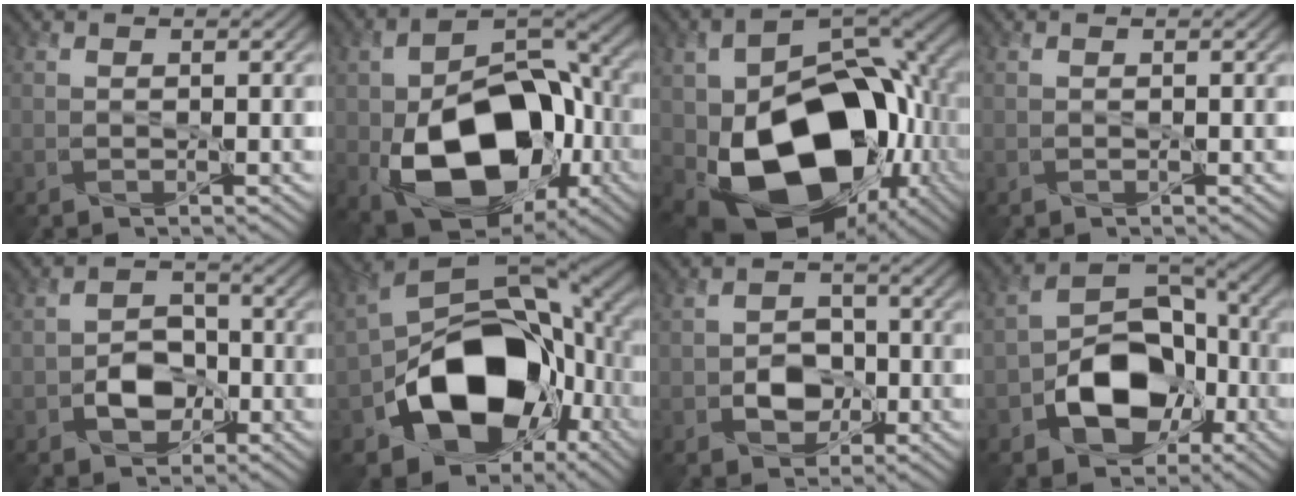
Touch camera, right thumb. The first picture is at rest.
{"total": 17.2, "force": [-5.1, 11.0, 12.3], "torque": [-0.205, -0.025, -0.080]}
{"total": 19.4, "force": [-4.4, 13.4, 13.3], "torque": [-0.224, -0.047, -0.053]}
{"total": 0.0}
{"total": 5.2, "force": [-2.0, 3.6, 3.1], "torque": [-0.047, 0.003, -0.038]}
{"total": 17.5, "force": [-4.6, 12.1, 11.8], "torque": [-0.190, -0.032, -0.075]}
{"total": 4.4, "force": [-1.4, 3.3, 2.5], "torque": [-0.036, 0.000, -0.029]}
{"total": 12.0, "force": [-4.3, 8.2, 7.6], "torque": [-0.135, -0.012, -0.076]}